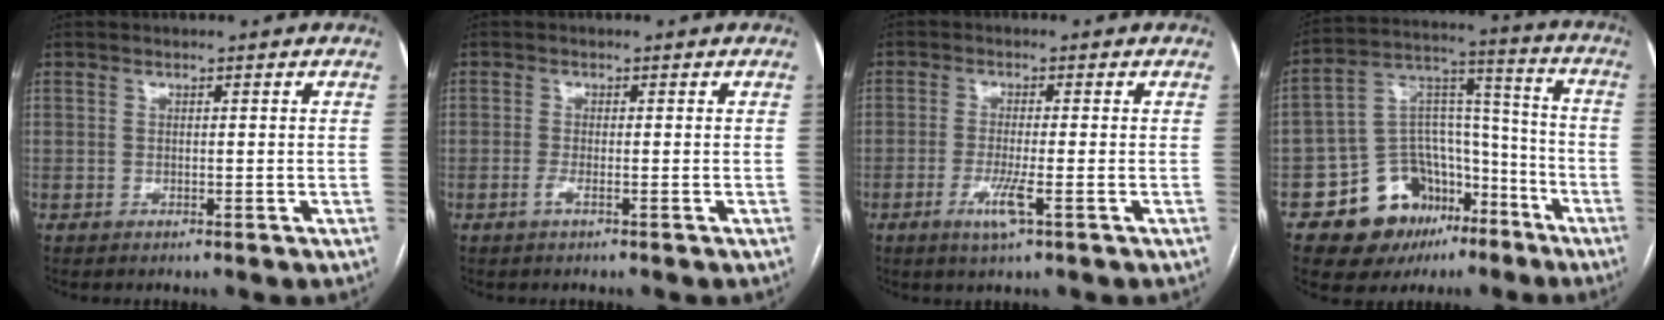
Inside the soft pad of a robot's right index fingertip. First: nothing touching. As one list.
[{"total": 1.1, "force": [-0.5, 0.0, 1.0], "torque": [-0.020, -0.001, -0.011]}, {"total": 4.1, "force": [-1.7, 0.0, 3.7], "torque": [-0.075, -0.011, -0.033]}, {"total": 16.2, "force": [-9.2, 10.8, 7.9], "torque": [-0.123, 0.064, -0.140]}]